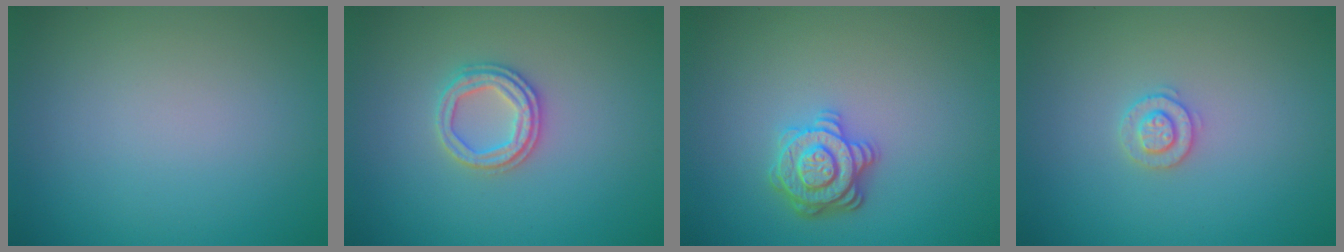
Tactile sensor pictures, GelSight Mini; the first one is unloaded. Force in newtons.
{"total": 2.5, "press": 2.4, "slide": 0.6}
{"total": 3.2, "press": 3.0, "slide": 1.1}
{"total": 1.8, "press": 1.8, "slide": 0.4}